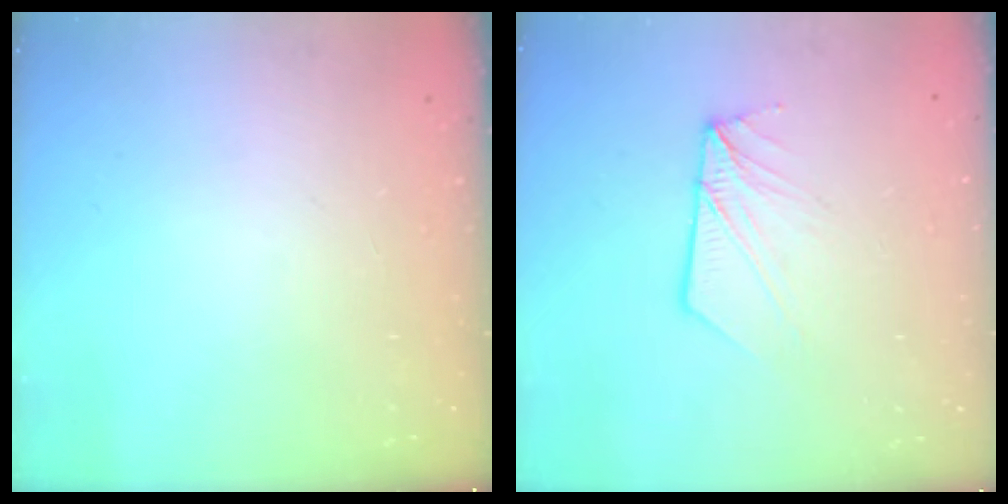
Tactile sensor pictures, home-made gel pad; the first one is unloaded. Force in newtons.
{"total": 8.3, "press": 8.3, "slide": 0.9}